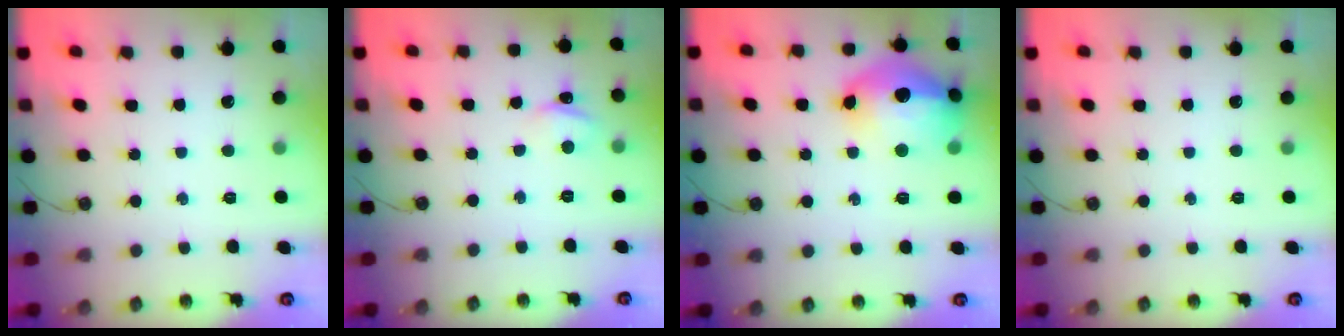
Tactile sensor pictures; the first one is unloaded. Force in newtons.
{"total": 3.7, "press": 3.7, "slide": 0.5}
{"total": 20.7, "press": 20.6, "slide": 1.4}
{"total": 0.0}